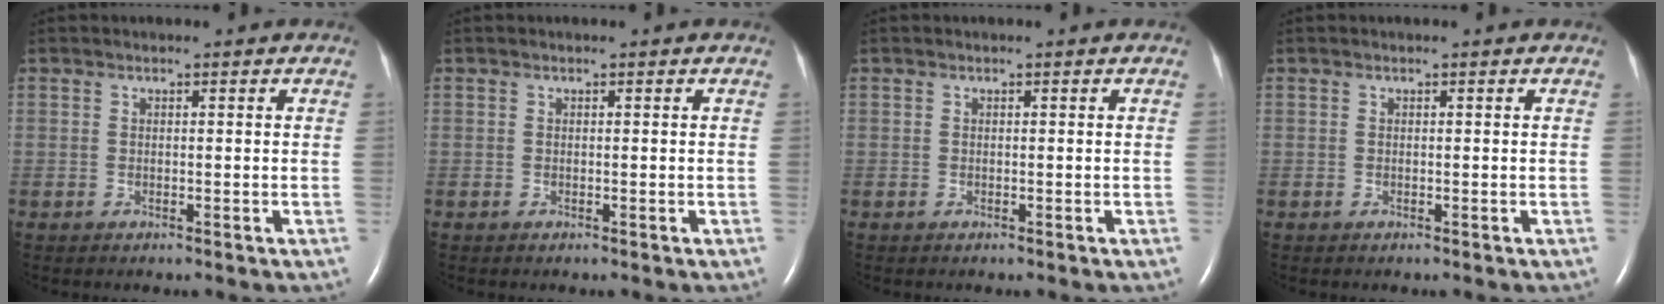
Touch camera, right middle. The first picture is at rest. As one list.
[{"total": 0.0}, {"total": 0.0}, {"total": 0.0}]